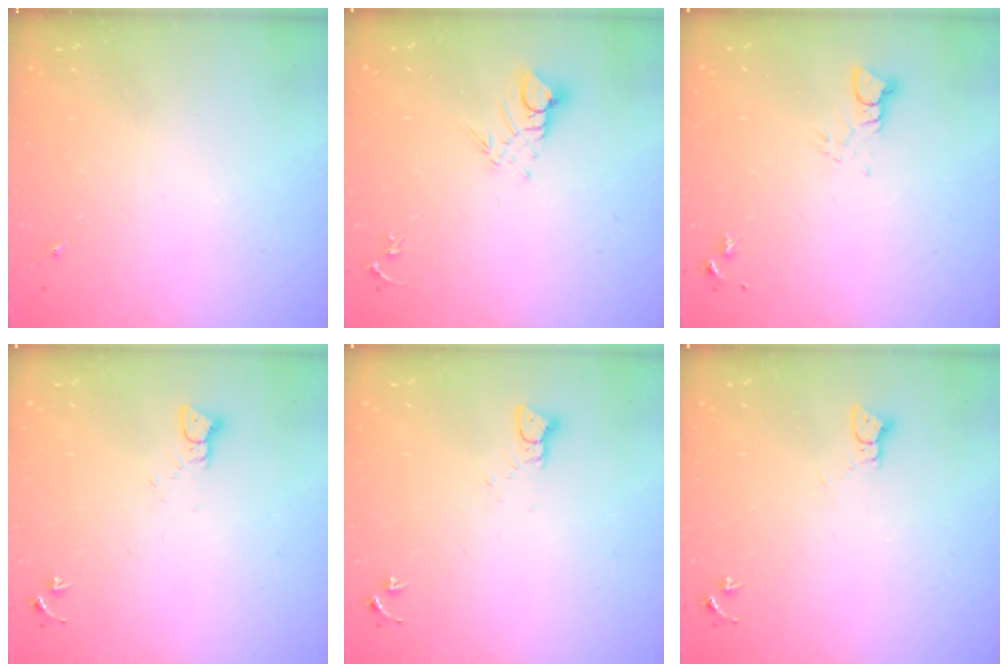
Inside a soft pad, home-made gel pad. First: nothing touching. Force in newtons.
{"total": 6.2, "press": 6.2, "slide": 0.5}
{"total": 3.3, "press": 3.3, "slide": 0.4}
{"total": 2.4, "press": 2.4, "slide": 0.2}
{"total": 2.4, "press": 2.4, "slide": 0.2}
{"total": 3.1, "press": 3.1, "slide": 0.1}